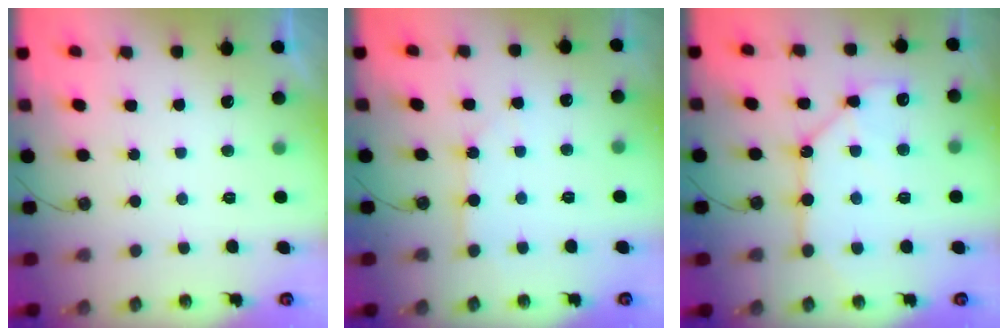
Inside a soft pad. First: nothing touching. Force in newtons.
{"total": 4.3, "press": 4.3, "slide": 0.3}
{"total": 11.1, "press": 11.1, "slide": 1.1}